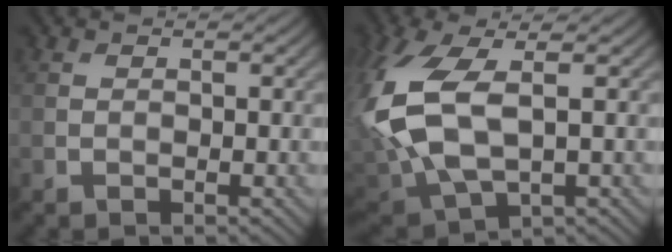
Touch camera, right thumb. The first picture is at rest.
{"total": 13.6, "force": [0.9, 7.1, 11.6], "torque": [-0.305, -0.012, 0.024]}